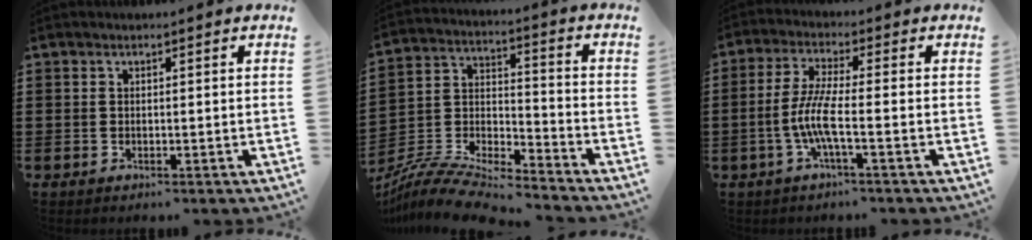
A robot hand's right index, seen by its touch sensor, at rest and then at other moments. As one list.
[{"total": 9.5, "force": [-9.0, 1.3, 2.9], "torque": [-0.069, 0.007, -0.182]}, {"total": 6.3, "force": [-1.9, 0.7, 5.9], "torque": [-0.138, -0.014, -0.047]}]